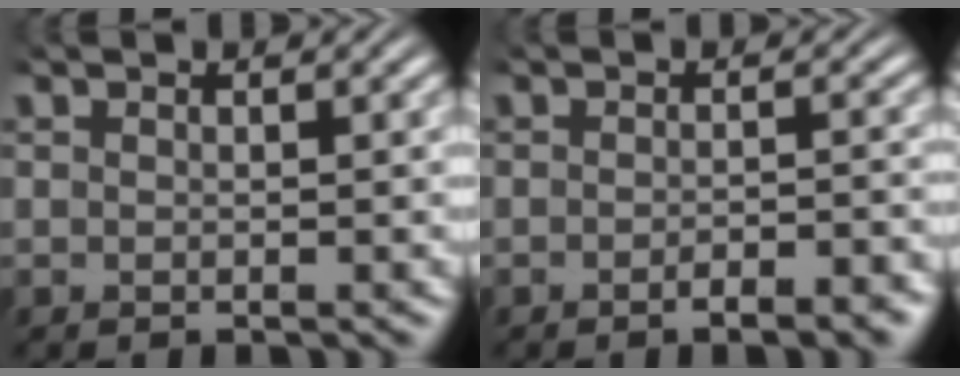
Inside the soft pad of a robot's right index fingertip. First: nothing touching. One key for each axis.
{"total": 2.0, "fx": -1.8, "fy": 0.3, "fz": 0.9, "tx": -0.008, "ty": 0.015, "tz": -0.042}